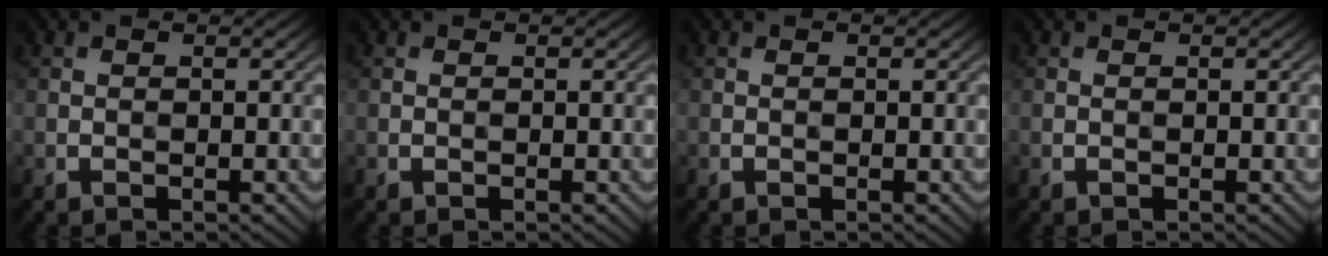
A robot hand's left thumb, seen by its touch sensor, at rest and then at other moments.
{"total": 0.0}
{"total": 0.0}
{"total": 0.0}